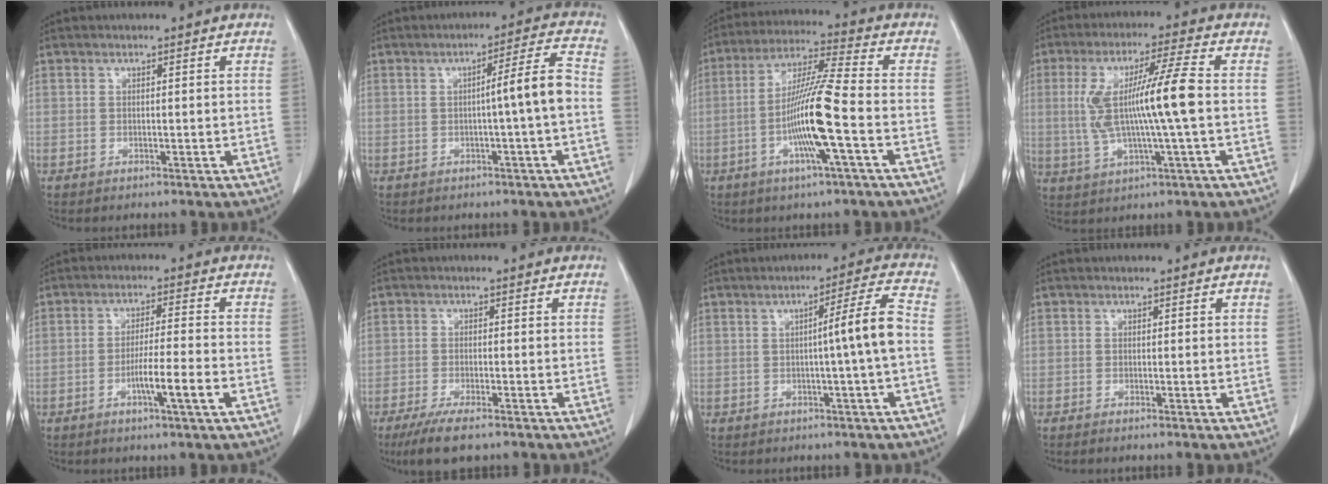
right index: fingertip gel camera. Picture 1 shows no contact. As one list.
[{"total": 5.6, "force": [-0.9, -0.8, 5.5], "torque": [-0.078, 0.012, -0.014]}, {"total": 12.3, "force": [-3.3, -0.5, 11.8], "torque": [-0.227, -0.002, -0.069]}, {"total": 11.7, "force": [0.2, 0.0, 11.7], "torque": [-0.236, 0.009, 0.005]}, {"total": 6.6, "force": [-2.5, -0.4, 6.0], "torque": [-0.102, -0.007, -0.045]}, {"total": 7.1, "force": [-5.2, 1.7, 4.5], "torque": [-0.079, -0.014, -0.088]}, {"total": 6.2, "force": [-0.7, -1.2, 6.0], "torque": [-0.088, 0.010, -0.010]}, {"total": 0.5, "force": [-0.4, -0.1, 0.3], "torque": [-0.007, -0.001, -0.009]}]